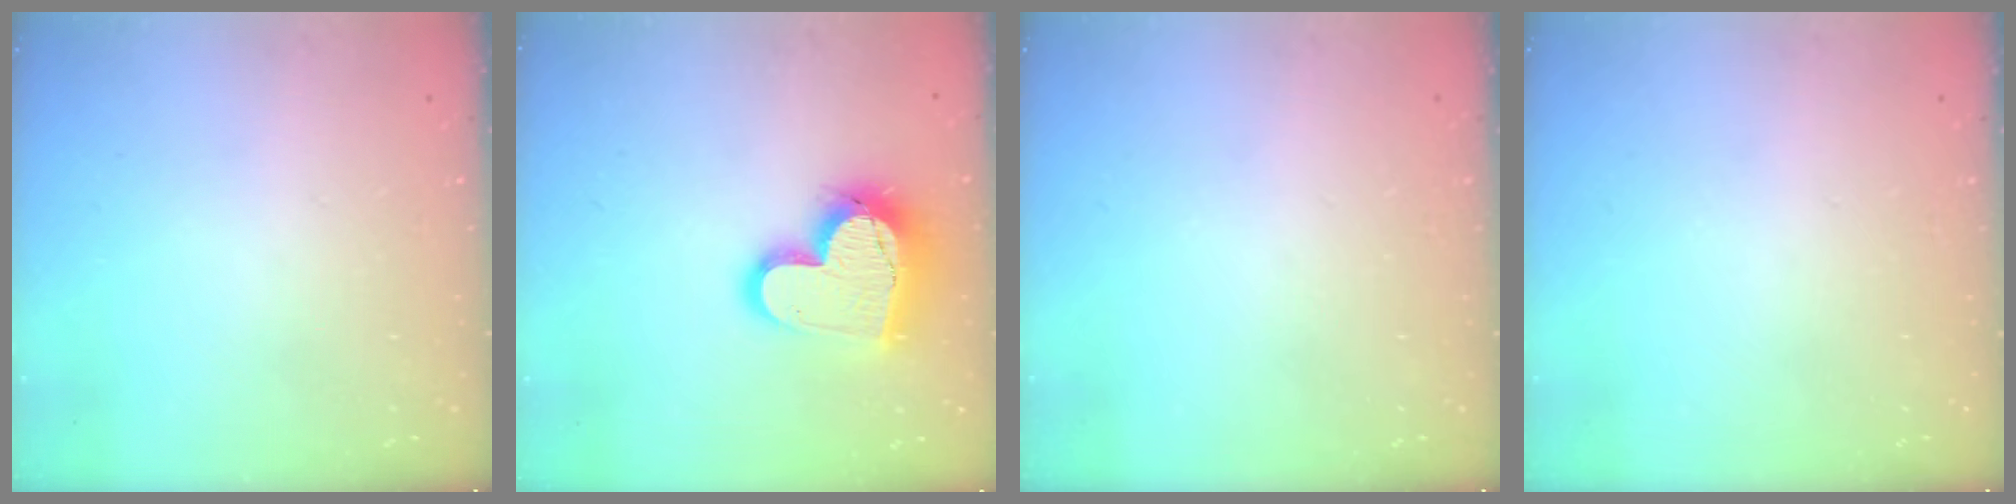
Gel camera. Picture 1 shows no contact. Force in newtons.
{"total": 17.1, "press": 17.0, "slide": 1.5}
{"total": 0.0}
{"total": 0.0}